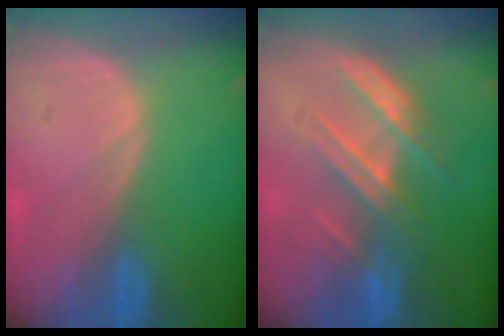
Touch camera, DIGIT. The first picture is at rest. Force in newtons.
{"total": 7.4, "press": 6.7, "slide": 3.3}